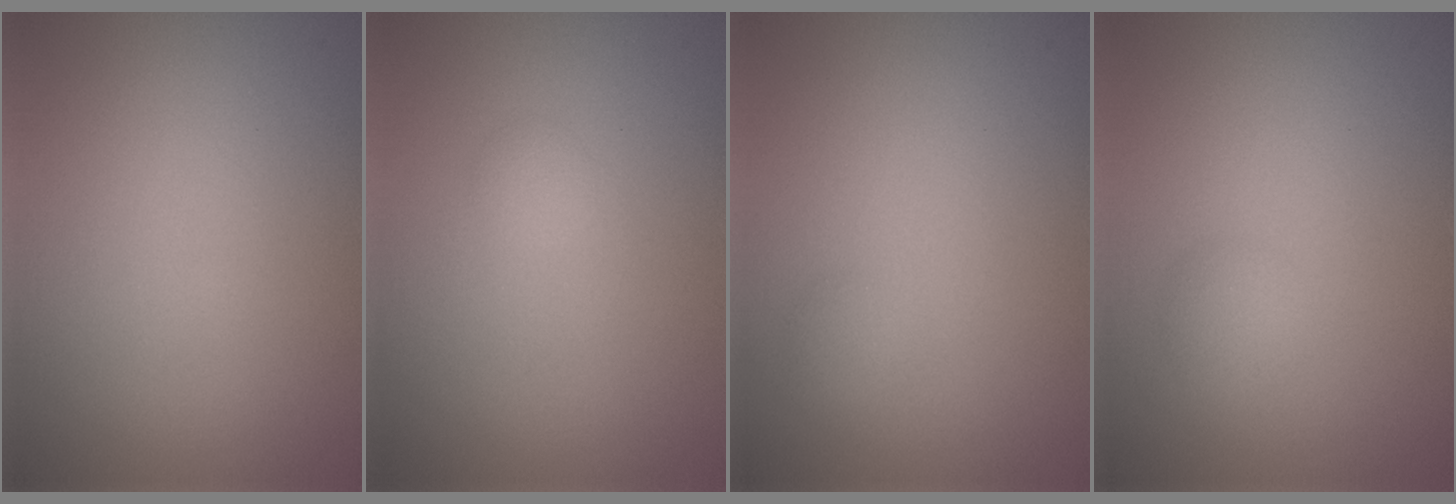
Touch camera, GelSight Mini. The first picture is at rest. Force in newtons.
{"total": 0.8, "press": 0.8, "slide": 0.1}
{"total": 0.7, "press": 0.7, "slide": 0.0}
{"total": 1.4, "press": 1.4, "slide": 0.1}